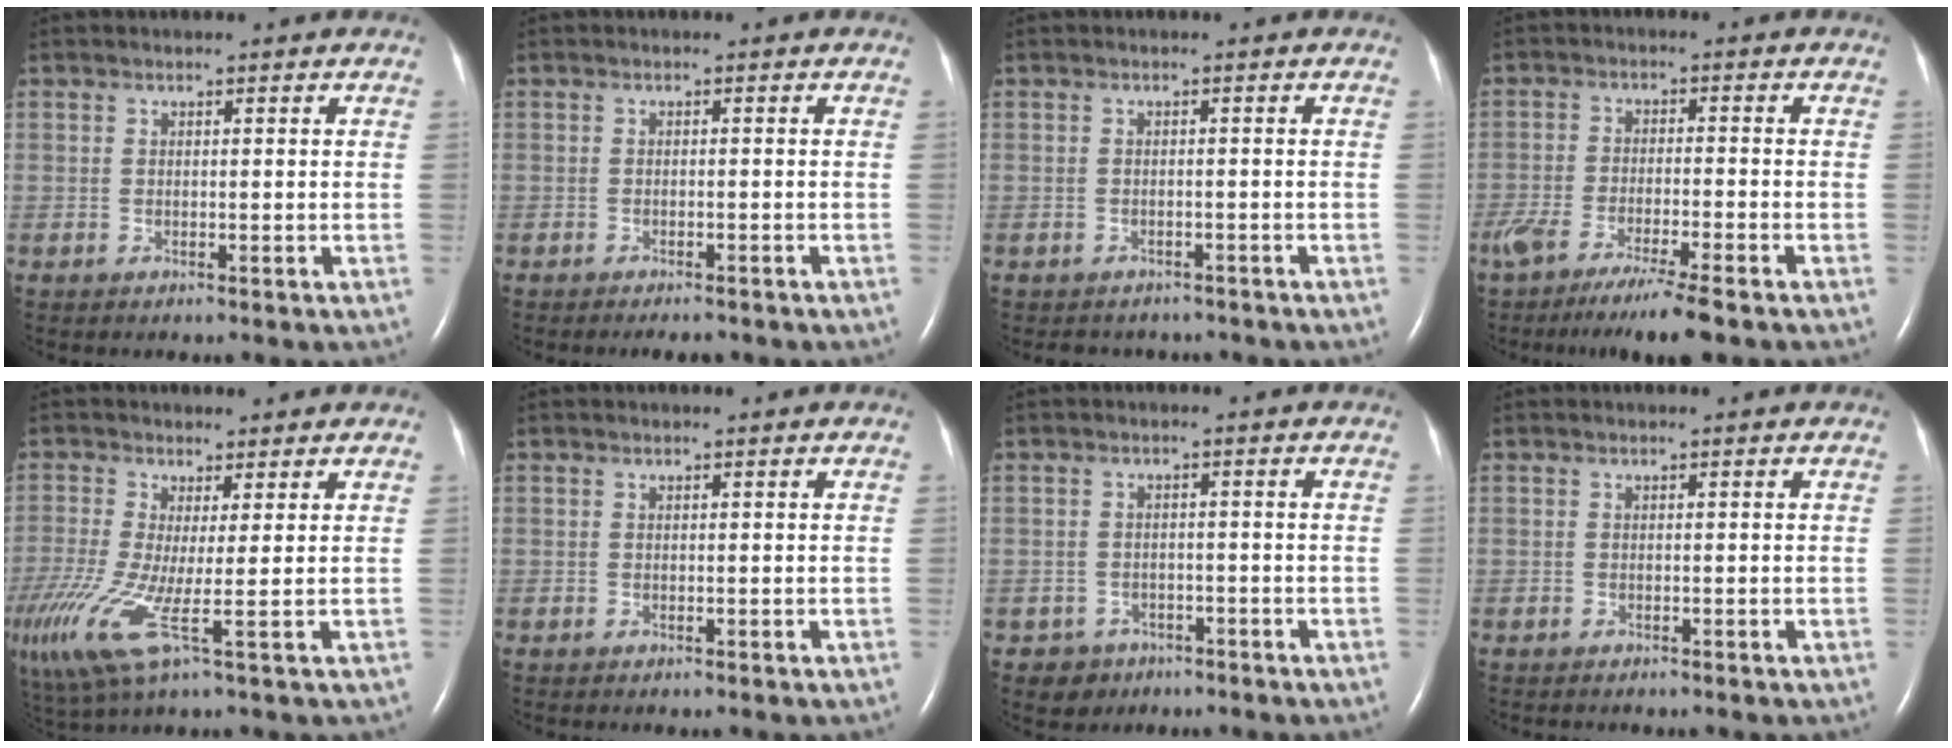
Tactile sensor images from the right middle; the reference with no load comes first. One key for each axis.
{"total": 2.1, "fx": -1.9, "fy": 0.5, "fz": 0.9, "tx": -0.014, "ty": -0.004, "tz": -0.021}
{"total": 4.1, "fx": -3.6, "fy": 1.9, "fz": 0.3, "tx": -0.006, "ty": 0.003, "tz": -0.041}
{"total": 9.6, "fx": -7.2, "fy": 0.0, "fz": 6.3, "tx": -0.104, "ty": -0.025, "tz": -0.118}
{"total": 11.5, "fx": -3.1, "fy": 1.8, "fz": 10.9, "tx": -0.263, "ty": -0.028, "tz": -0.053}
{"total": 0.0}
{"total": 3.3, "fx": -2.1, "fy": 2.5, "fz": -0.3, "tx": 0.001, "ty": 0.010, "tz": -0.032}
{"total": 0.7, "fx": -0.6, "fy": 0.1, "fz": 0.3, "tx": -0.007, "ty": -0.001, "tz": -0.008}